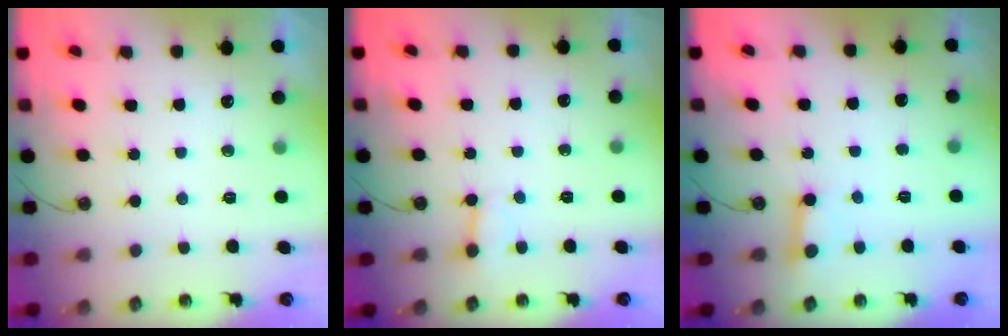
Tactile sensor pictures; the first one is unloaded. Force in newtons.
{"total": 1.9, "press": 1.9, "slide": 0.1}
{"total": 3.2, "press": 3.1, "slide": 0.2}